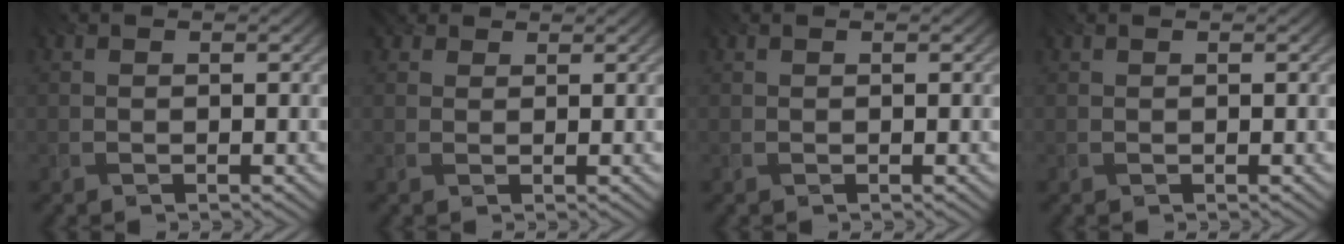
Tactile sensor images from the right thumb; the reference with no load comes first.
{"total": 2.2, "force": [1.6, 1.2, 0.8], "torque": [-0.019, 0.003, 0.028]}
{"total": 0.0}
{"total": 0.0}